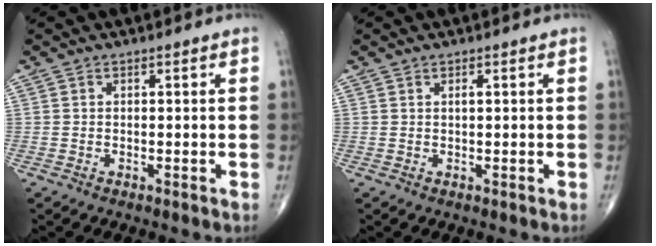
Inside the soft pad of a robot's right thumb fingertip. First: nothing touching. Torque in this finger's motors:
{"motor_torque": [-0.19, 0.55, 0.05, 0.02, -0.01]}